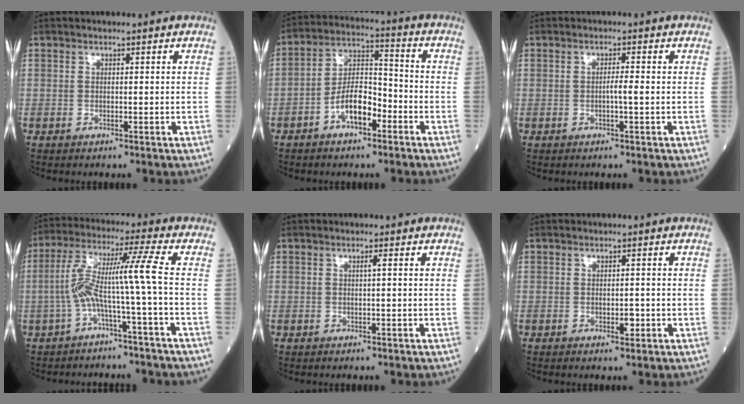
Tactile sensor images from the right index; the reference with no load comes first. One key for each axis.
{"total": 7.1, "fx": -3.4, "fy": 2.8, "fz": 5.5, "tx": -0.102, "ty": 0.018, "tz": -0.063}
{"total": 1.6, "fx": -0.3, "fy": -0.2, "fz": 1.5, "tx": -0.023, "ty": 0.001, "tz": -0.008}
{"total": 8.3, "fx": -2.3, "fy": -1.8, "fz": 7.8, "tx": -0.162, "ty": 0.039, "tz": -0.041}
{"total": 0.7, "fx": 0.1, "fy": -0.2, "fz": 0.7, "tx": -0.012, "ty": 0.001, "tz": 0.001}
{"total": 1.4, "fx": -0.5, "fy": 0.6, "fz": 1.2, "tx": -0.014, "ty": 0.000, "tz": -0.006}